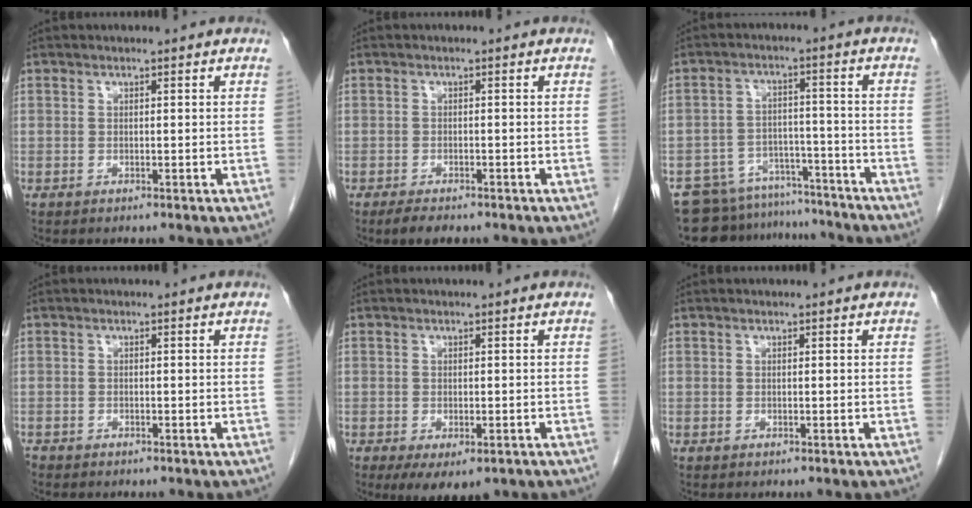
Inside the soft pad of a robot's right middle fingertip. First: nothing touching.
{"total": 2.8, "force": [-2.1, 1.0, 1.5], "torque": [-0.031, -0.004, -0.031]}
{"total": 14.0, "force": [-12.9, 5.2, 1.8], "torque": [-0.036, 0.028, -0.182]}
{"total": 1.3, "force": [-1.2, 0.6, 0.3], "torque": [-0.011, -0.001, -0.022]}
{"total": 5.8, "force": [-3.4, 2.6, 3.9], "torque": [-0.053, -0.009, -0.047]}
{"total": 0.0}